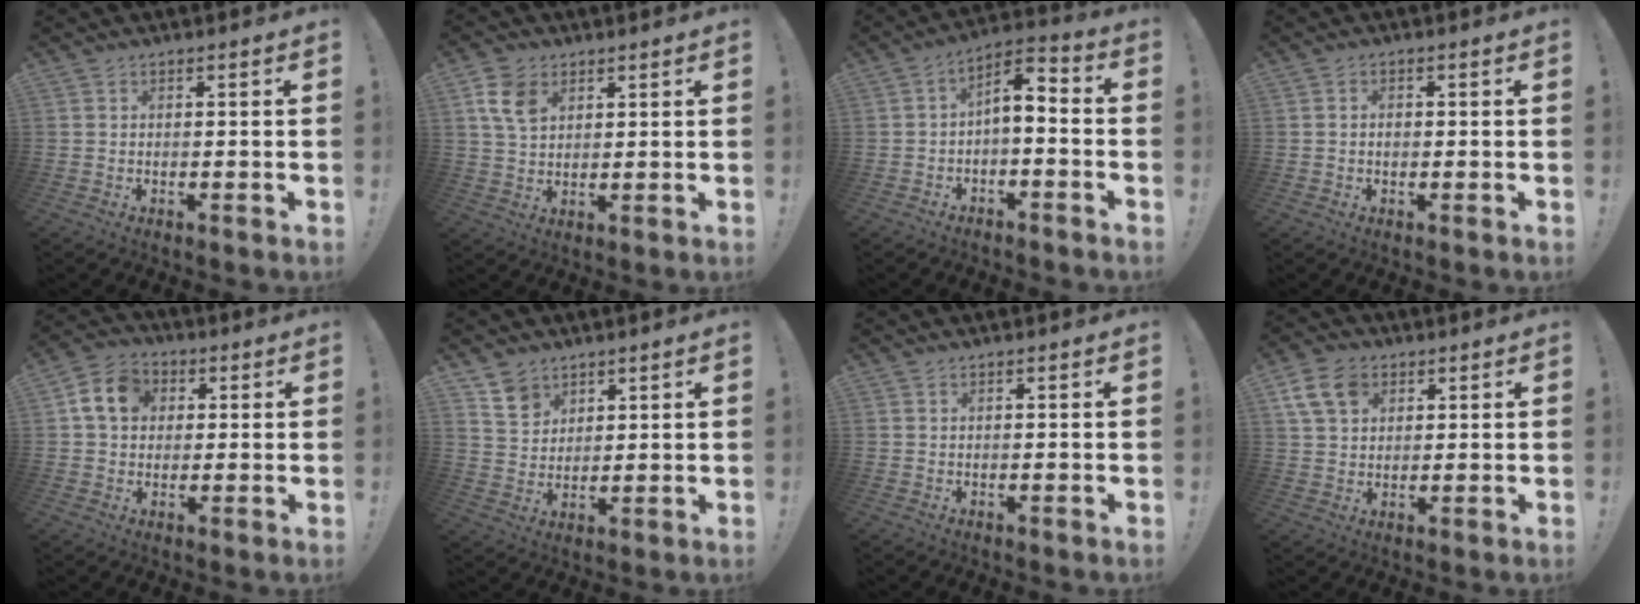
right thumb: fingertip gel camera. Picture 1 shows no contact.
{"total": 8.6, "force": [3.8, 5.8, 5.0], "torque": [-0.089, -0.004, 0.074]}
{"total": 5.3, "force": [-1.6, 2.4, 4.4], "torque": [-0.070, 0.008, -0.028]}
{"total": 1.3, "force": [-0.4, 1.1, 0.5], "torque": [-0.009, 0.004, -0.007]}
{"total": 10.5, "force": [2.7, 8.5, 5.5], "torque": [-0.088, 0.012, 0.056]}
{"total": 7.3, "force": [5.2, 5.0, 1.5], "torque": [-0.017, -0.036, 0.100]}
{"total": 0.0}
{"total": 10.1, "force": [4.6, 7.3, 5.2], "torque": [-0.091, -0.013, 0.091]}